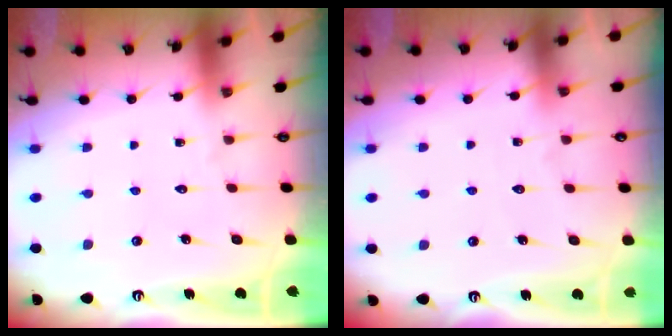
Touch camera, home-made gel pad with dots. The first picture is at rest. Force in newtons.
{"total": 3.9, "press": 3.9, "slide": 0.3}